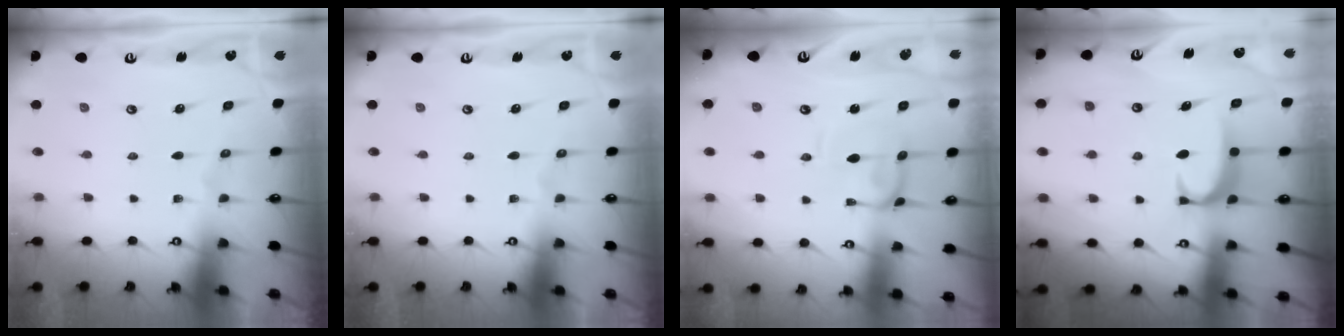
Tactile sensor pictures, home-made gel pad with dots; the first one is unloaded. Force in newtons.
{"total": 0.0}
{"total": 0.0}
{"total": 1.7, "press": 1.6, "slide": 0.5}